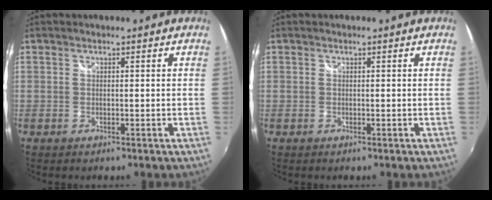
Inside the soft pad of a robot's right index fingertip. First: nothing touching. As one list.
[{"total": 0.0}]